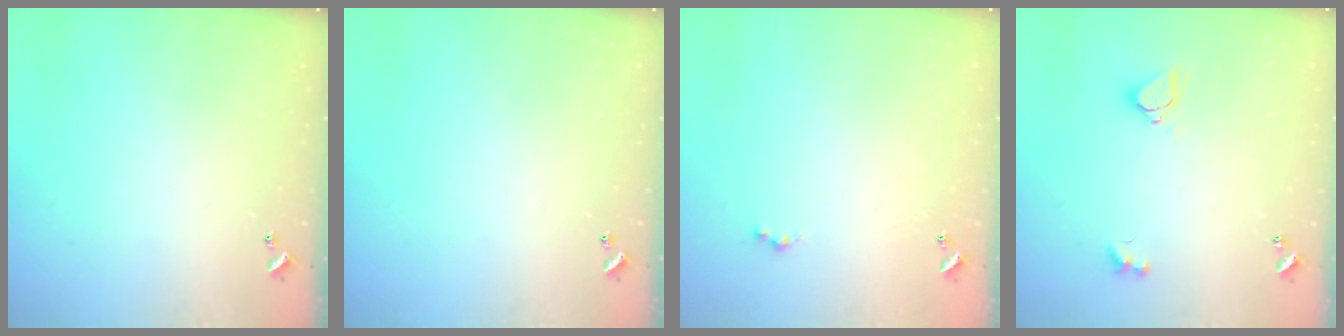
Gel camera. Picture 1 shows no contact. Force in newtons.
{"total": 0.0}
{"total": 0.8, "press": 0.5, "slide": 0.5}
{"total": 2.1, "press": 2.0, "slide": 0.5}